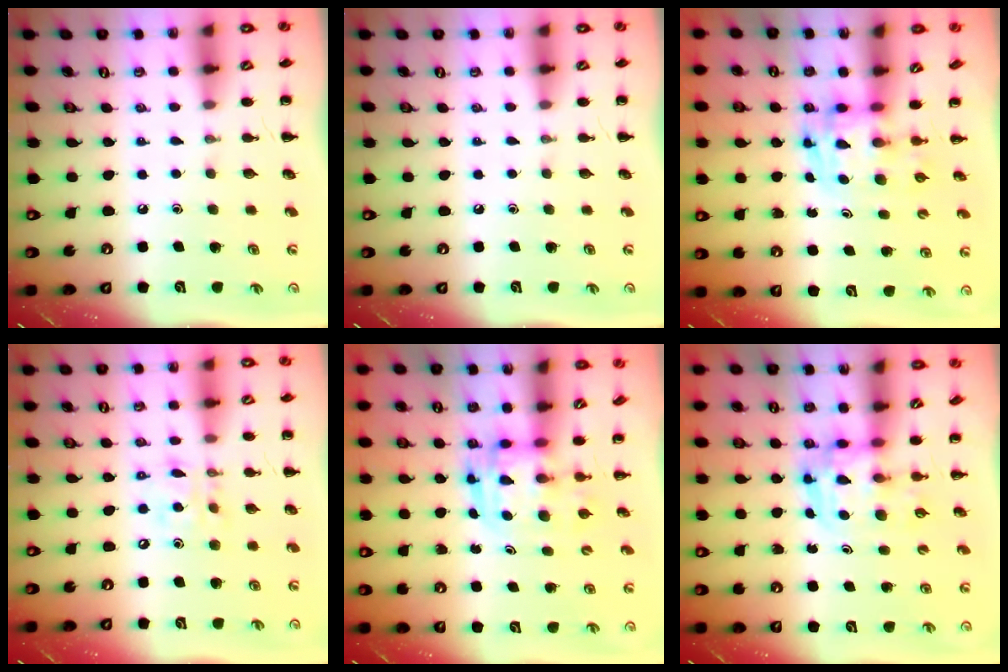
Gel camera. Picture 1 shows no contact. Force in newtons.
{"total": 0.0}
{"total": 3.6, "press": 3.6, "slide": 0.5}
{"total": 10.2, "press": 10.0, "slide": 2.2}
{"total": 3.4, "press": 3.3, "slide": 0.7}
{"total": 3.4, "press": 3.3, "slide": 0.6}